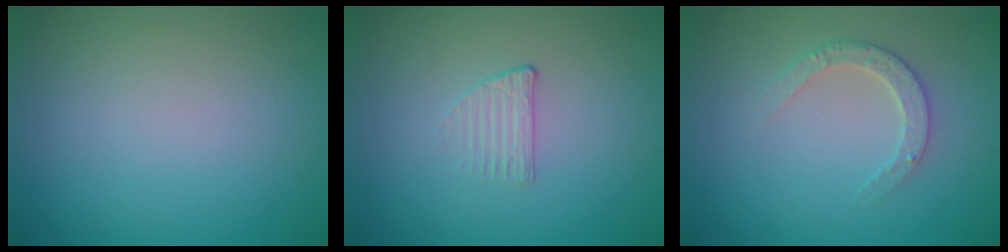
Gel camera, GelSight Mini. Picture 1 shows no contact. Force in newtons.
{"total": 1.2, "press": 0.6, "slide": 1.0}
{"total": 2.4, "press": 2.3, "slide": 0.5}